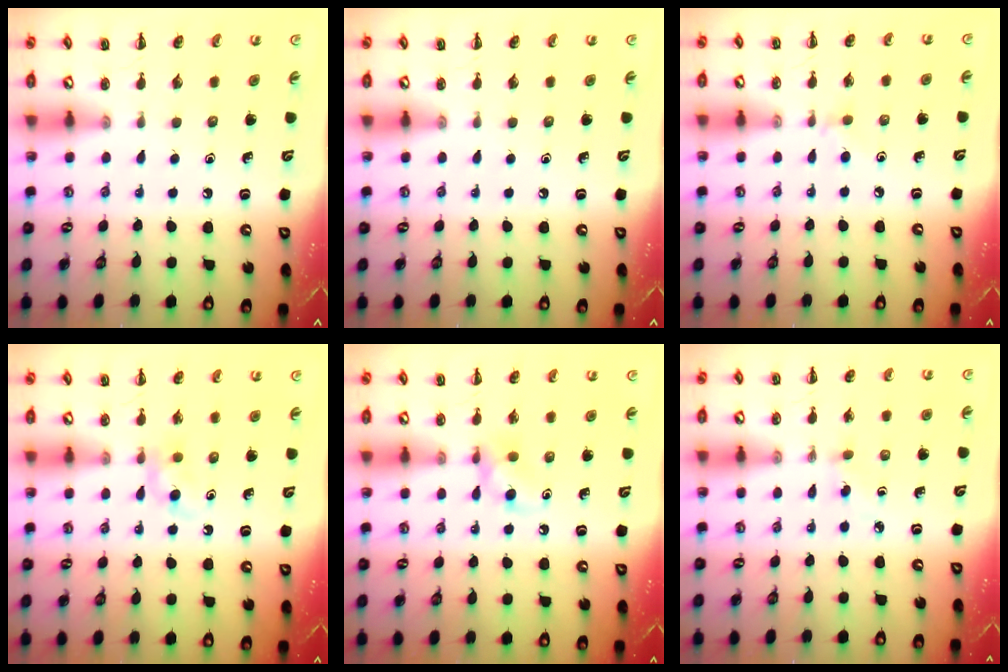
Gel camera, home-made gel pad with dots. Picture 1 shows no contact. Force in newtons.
{"total": 0.0}
{"total": 3.1, "press": 2.8, "slide": 1.3}
{"total": 4.1, "press": 3.9, "slide": 1.4}
{"total": 5.9, "press": 5.6, "slide": 1.7}
{"total": 3.0, "press": 2.8, "slide": 1.1}